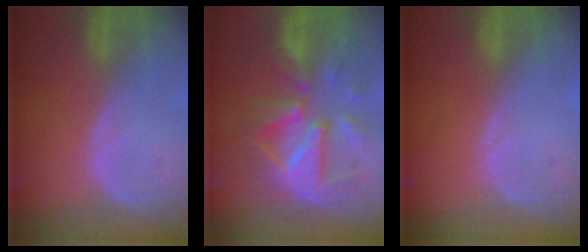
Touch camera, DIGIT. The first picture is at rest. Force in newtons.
{"total": 12.3, "press": 12.3, "slide": 1.2}
{"total": 0.0}